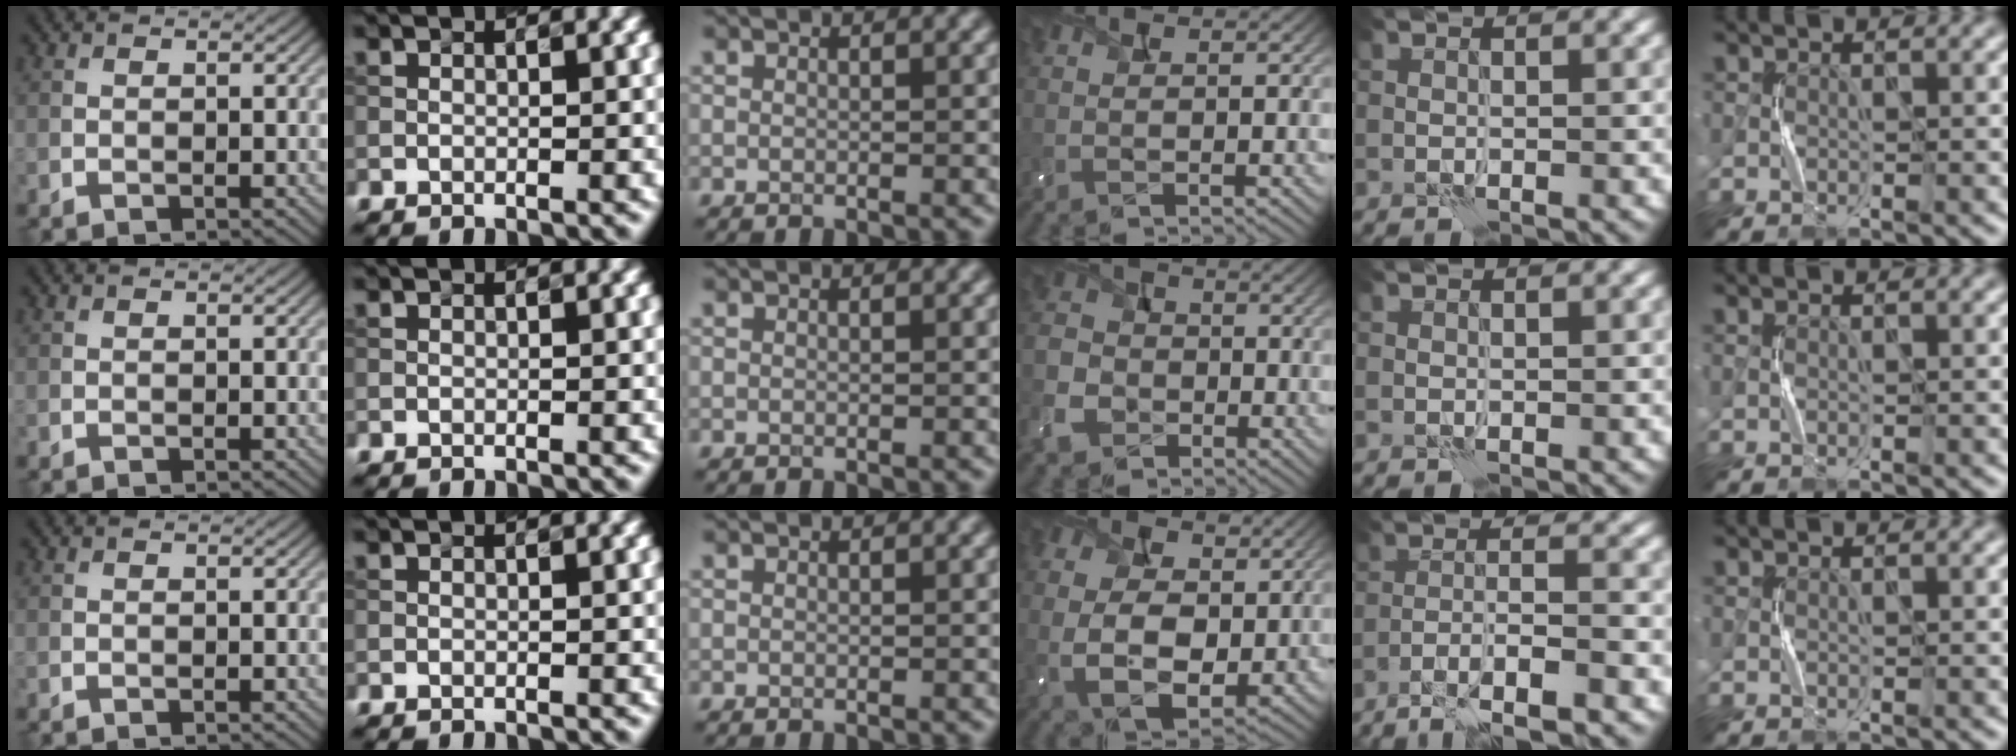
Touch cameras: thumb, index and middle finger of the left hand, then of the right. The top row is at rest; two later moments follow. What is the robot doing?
{"motion": "squeeze", "object": "bubble wrap"}